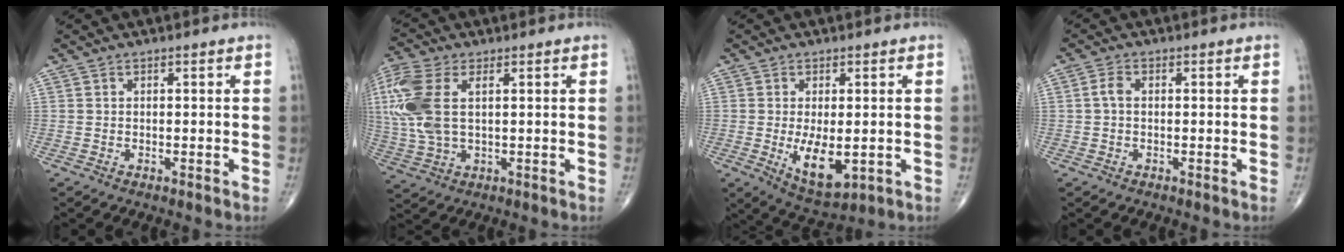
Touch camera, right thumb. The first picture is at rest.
{"total": 13.7, "force": [3.0, 7.3, 11.2], "torque": [-0.293, 0.009, 0.064]}
{"total": 8.7, "force": [-1.3, 4.0, 7.6], "torque": [-0.115, -0.017, -0.007]}
{"total": 2.1, "force": [0.0, 1.3, 1.7], "torque": [-0.032, 0.006, -0.002]}